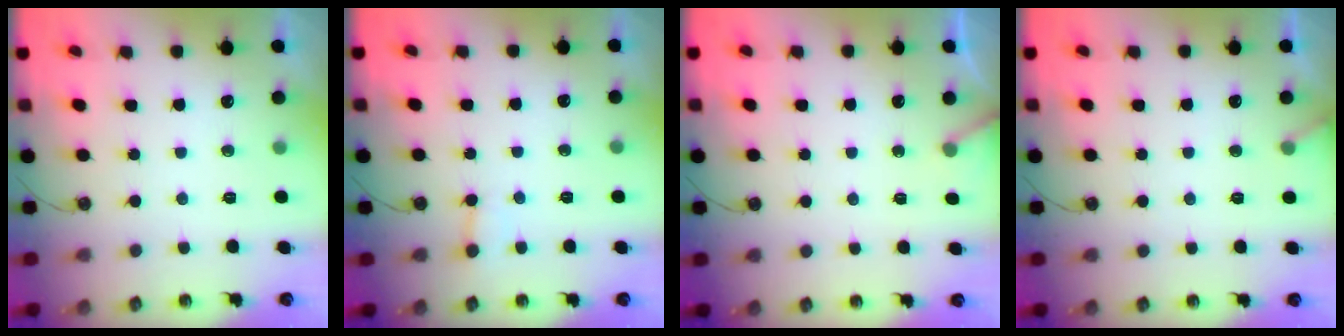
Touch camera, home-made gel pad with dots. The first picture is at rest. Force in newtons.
{"total": 3.8, "press": 3.8, "slide": 0.3}
{"total": 4.1, "press": 4.1, "slide": 0.4}
{"total": 4.9, "press": 4.8, "slide": 0.4}